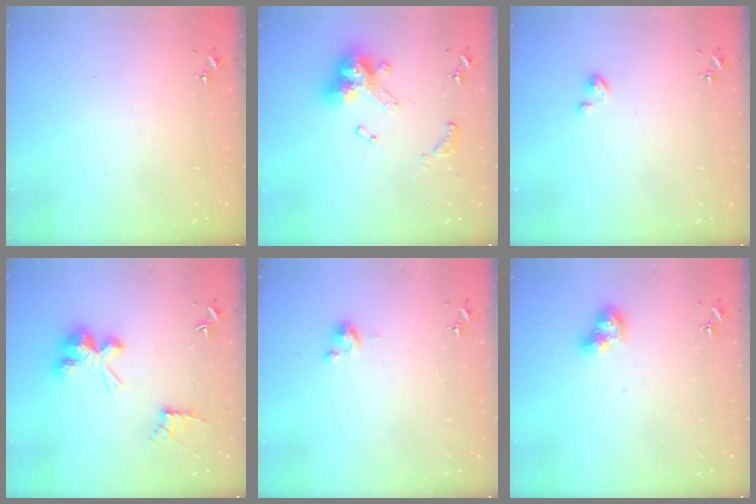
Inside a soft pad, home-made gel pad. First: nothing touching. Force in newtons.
{"total": 15.9, "press": 15.9, "slide": 1.1}
{"total": 1.9, "press": 1.9, "slide": 0.2}
{"total": 9.8, "press": 9.8, "slide": 0.2}
{"total": 4.0, "press": 4.0, "slide": 0.2}
{"total": 7.7, "press": 7.7, "slide": 0.9}